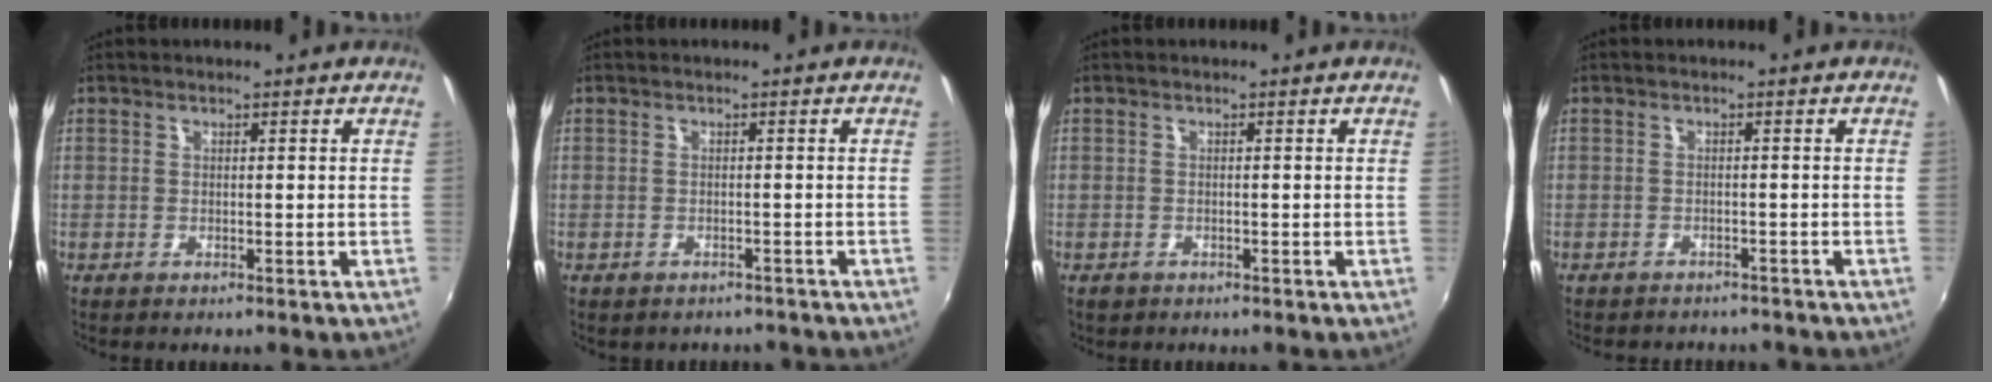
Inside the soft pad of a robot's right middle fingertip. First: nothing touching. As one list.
[{"total": 3.5, "force": [-3.0, 1.7, 0.9], "torque": [-0.020, -0.012, -0.035]}, {"total": 1.3, "force": [-0.8, 0.9, 0.3], "torque": [-0.010, -0.003, -0.012]}, {"total": 5.3, "force": [-4.8, 1.8, 1.4], "torque": [-0.039, -0.015, -0.067]}]